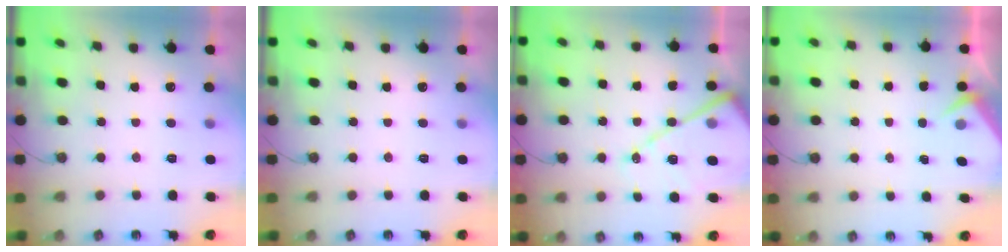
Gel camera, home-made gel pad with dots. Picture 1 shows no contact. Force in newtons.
{"total": 0.0}
{"total": 15.9, "press": 15.8, "slide": 1.9}
{"total": 3.2, "press": 3.2, "slide": 0.5}